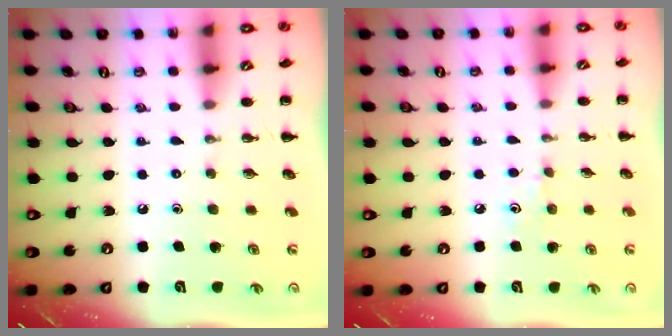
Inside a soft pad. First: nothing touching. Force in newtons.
{"total": 4.2, "press": 4.0, "slide": 1.5}